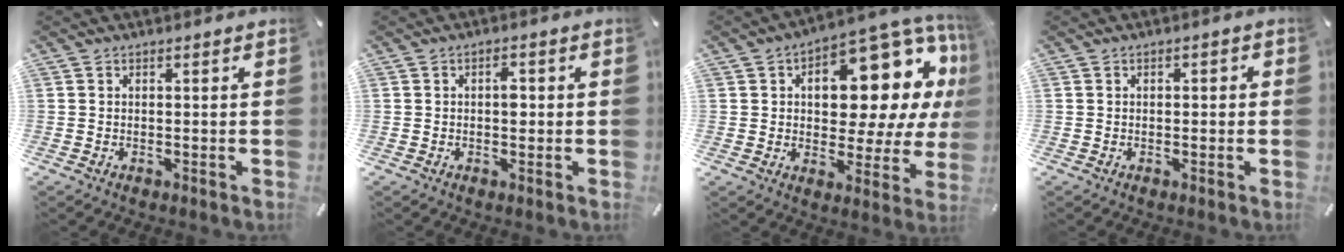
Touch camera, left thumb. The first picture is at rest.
{"total": 2.4, "force": [0.1, 1.5, 1.9], "torque": [-0.022, -0.001, -0.004]}
{"total": 17.9, "force": [7.3, 9.4, 13.4], "torque": [-0.158, -0.074, 0.108]}
{"total": 1.0, "force": [-0.3, 0.8, 0.5], "torque": [-0.010, 0.005, -0.008]}